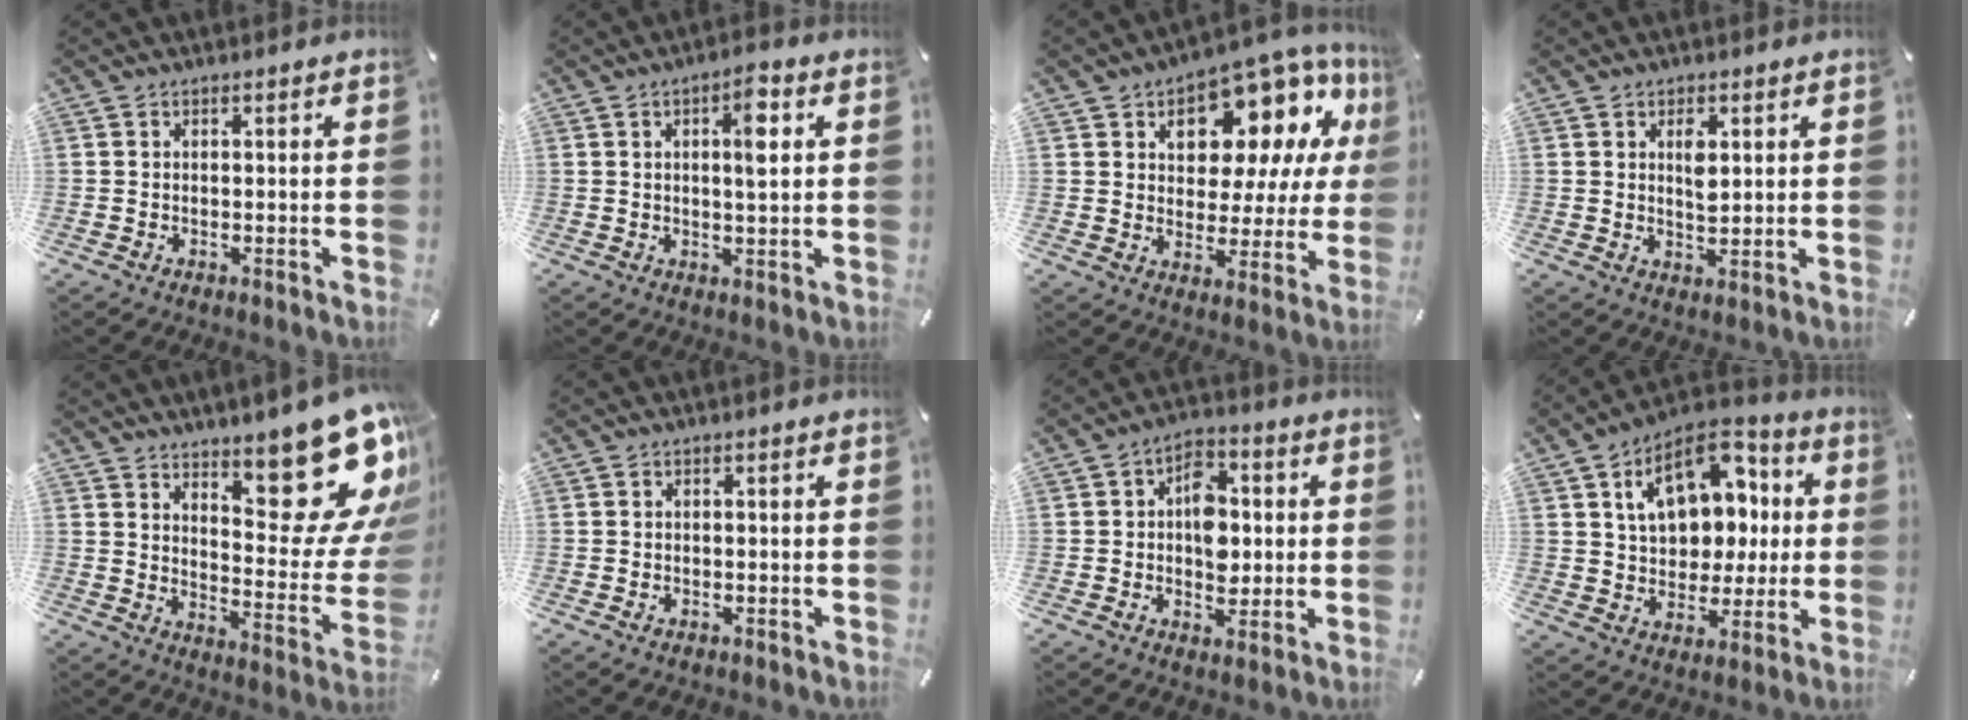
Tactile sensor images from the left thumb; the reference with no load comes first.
{"total": 6.5, "force": [2.0, 2.0, 5.9], "torque": [-0.087, -0.006, 0.025]}
{"total": 13.7, "force": [8.6, 8.0, 7.0], "torque": [-0.106, -0.068, 0.150]}
{"total": 4.1, "force": [1.4, 2.2, 3.1], "torque": [-0.045, -0.005, 0.018]}
{"total": 21.5, "force": [14.6, 8.2, 13.5], "torque": [-0.139, -0.135, 0.243]}
{"total": 0.9, "force": [-0.3, 0.6, 0.5], "torque": [-0.011, 0.000, -0.007]}
{"total": 9.3, "force": [0.2, 6.6, 6.5], "torque": [-0.084, 0.003, 0.002]}
{"total": 15.7, "force": [5.6, 11.5, 9.1], "torque": [-0.145, -0.014, 0.108]}